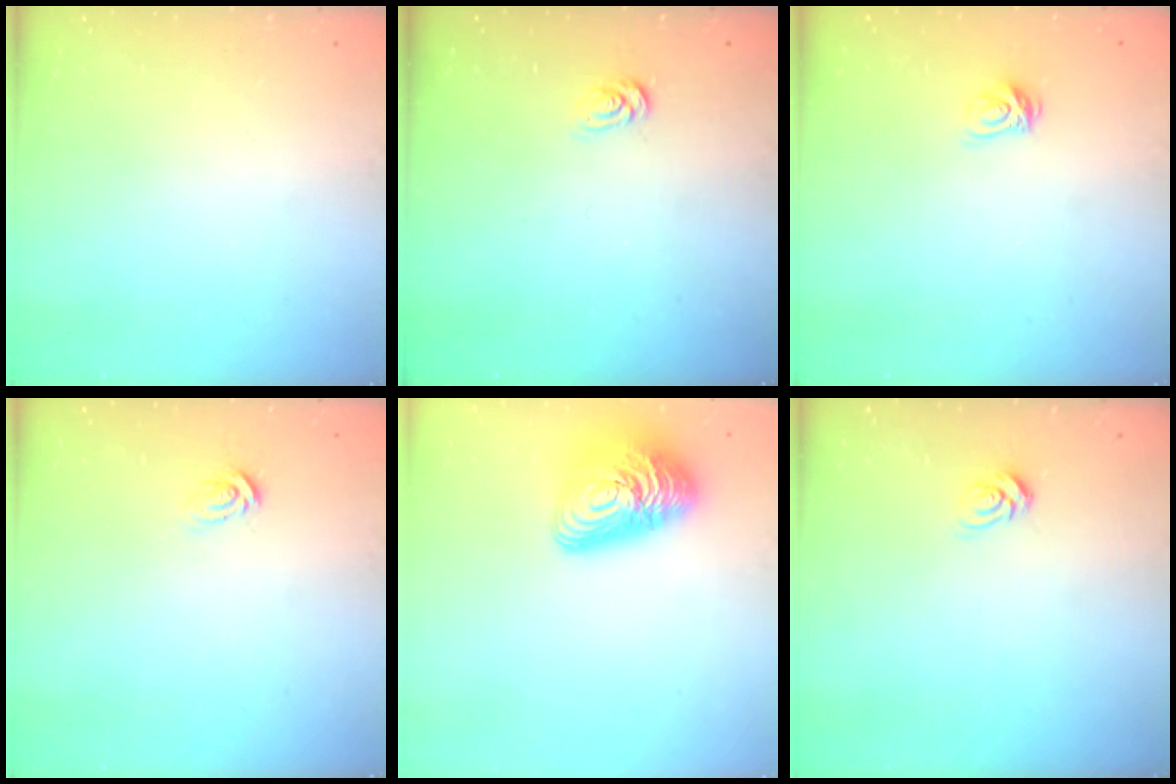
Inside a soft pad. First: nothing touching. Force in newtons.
{"total": 2.7, "press": 2.7, "slide": 0.3}
{"total": 4.8, "press": 4.8, "slide": 0.4}
{"total": 2.9, "press": 2.9, "slide": 0.2}
{"total": 16.7, "press": 16.6, "slide": 1.1}
{"total": 5.1, "press": 5.0, "slide": 0.4}